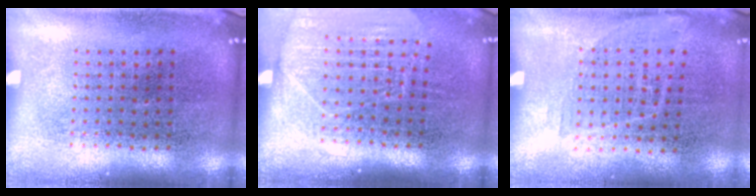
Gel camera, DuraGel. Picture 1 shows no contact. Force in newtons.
{"total": 1.7, "press": 1.5, "slide": 0.8}
{"total": 1.1, "press": 0.9, "slide": 0.6}